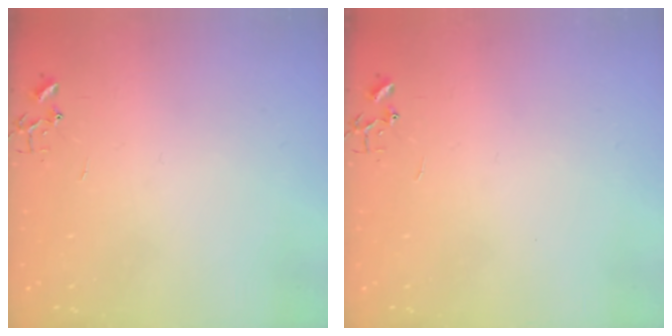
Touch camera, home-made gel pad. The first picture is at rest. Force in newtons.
{"total": 0.0}